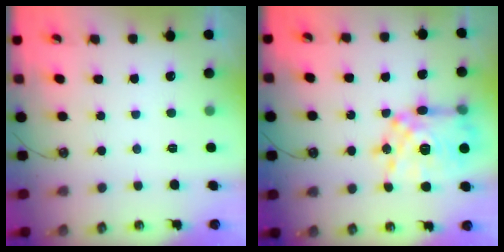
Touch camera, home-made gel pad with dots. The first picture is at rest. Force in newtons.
{"total": 18.4, "press": 18.3, "slide": 2.2}